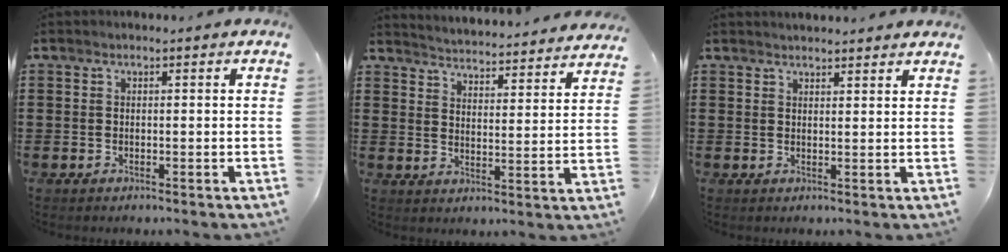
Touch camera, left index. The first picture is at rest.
{"total": 3.8, "force": [3.7, -0.9, -0.2], "torque": [-0.018, -0.038, 0.058]}
{"total": 1.7, "force": [1.7, 0.0, -0.1], "torque": [-0.003, 0.002, 0.033]}